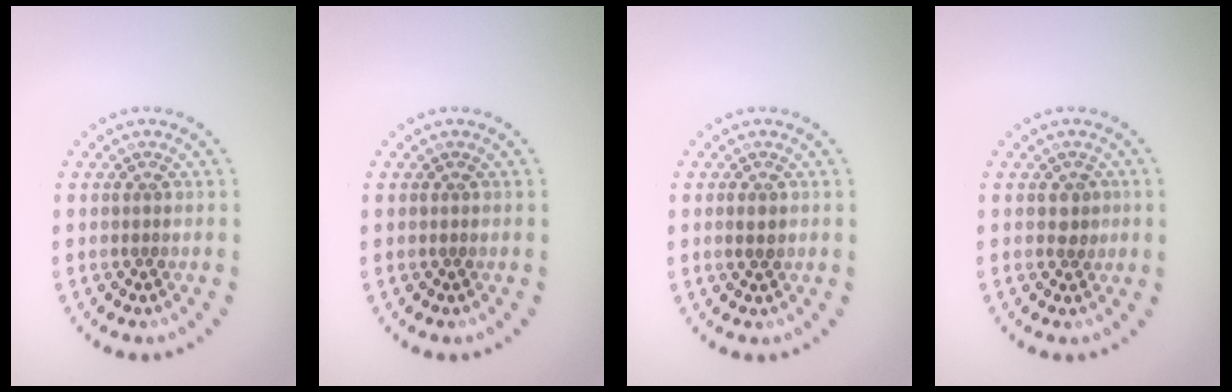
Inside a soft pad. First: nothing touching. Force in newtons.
{"total": 0.0}
{"total": 1.2, "press": 1.2, "slide": 0.2}
{"total": 1.2, "press": 1.1, "slide": 0.5}